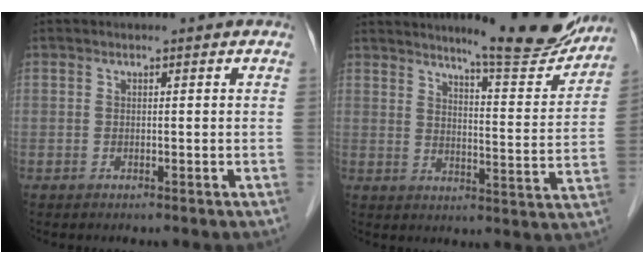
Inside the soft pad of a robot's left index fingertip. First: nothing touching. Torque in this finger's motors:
{"motor_torque": [1.01, -1.13, 0.25, 0.09]}